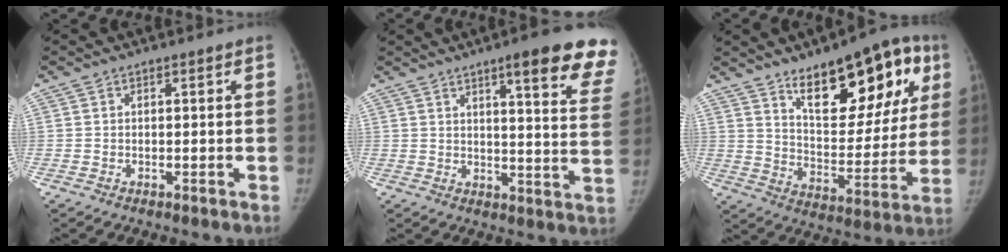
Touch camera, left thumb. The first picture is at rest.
{"total": 17.6, "force": [11.7, 2.9, 12.8], "torque": [-0.130, -0.050, 0.135]}
{"total": 22.4, "force": [11.4, 10.0, 16.6], "torque": [-0.173, -0.043, 0.174]}